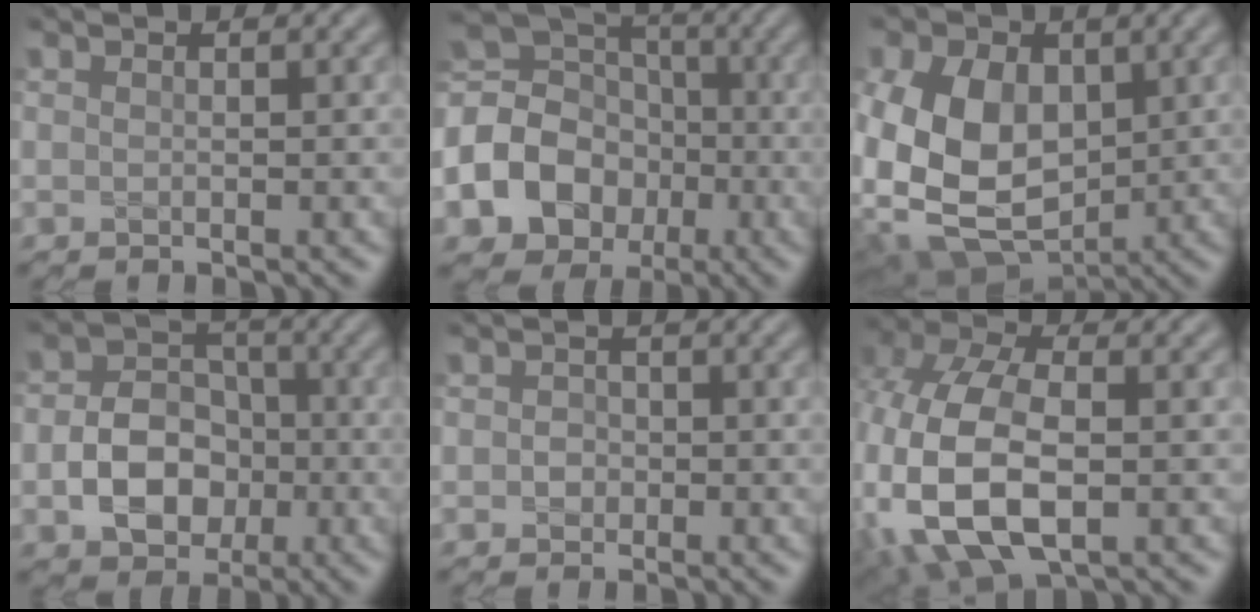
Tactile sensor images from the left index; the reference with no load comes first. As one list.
[{"total": 13.8, "force": [-3.7, 11.9, 5.8], "torque": [-0.160, -0.017, -0.083]}, {"total": 14.4, "force": [0.0, 11.5, 8.6], "torque": [-0.182, -0.003, -0.018]}, {"total": 5.7, "force": [-1.5, 4.4, 3.3], "torque": [-0.053, -0.002, -0.025]}, {"total": 1.1, "force": [-0.1, 1.0, 0.2], "torque": [0.011, -0.001, -0.008]}, {"total": 11.7, "force": [-2.2, 7.5, 8.7], "torque": [-0.213, -0.028, -0.030]}]